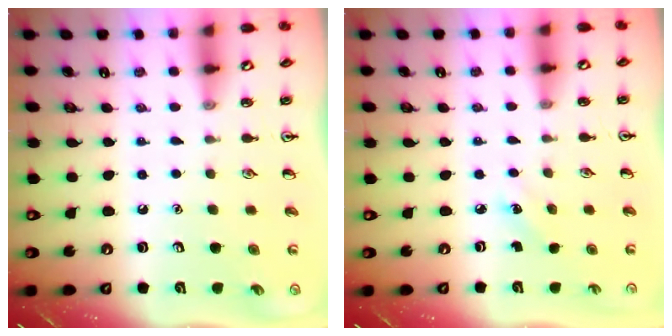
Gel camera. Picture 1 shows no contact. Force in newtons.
{"total": 2.5, "press": 2.3, "slide": 0.9}